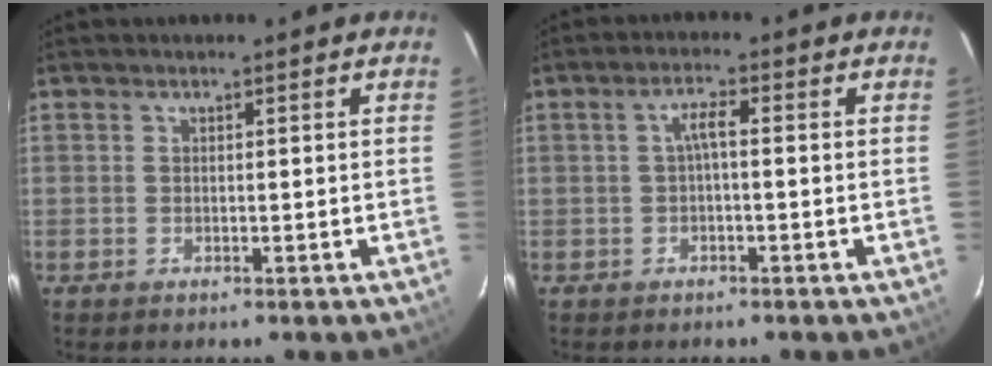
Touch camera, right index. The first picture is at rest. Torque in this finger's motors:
{"motor_torque": [0.06, 0.00, 0.05, 0.03]}